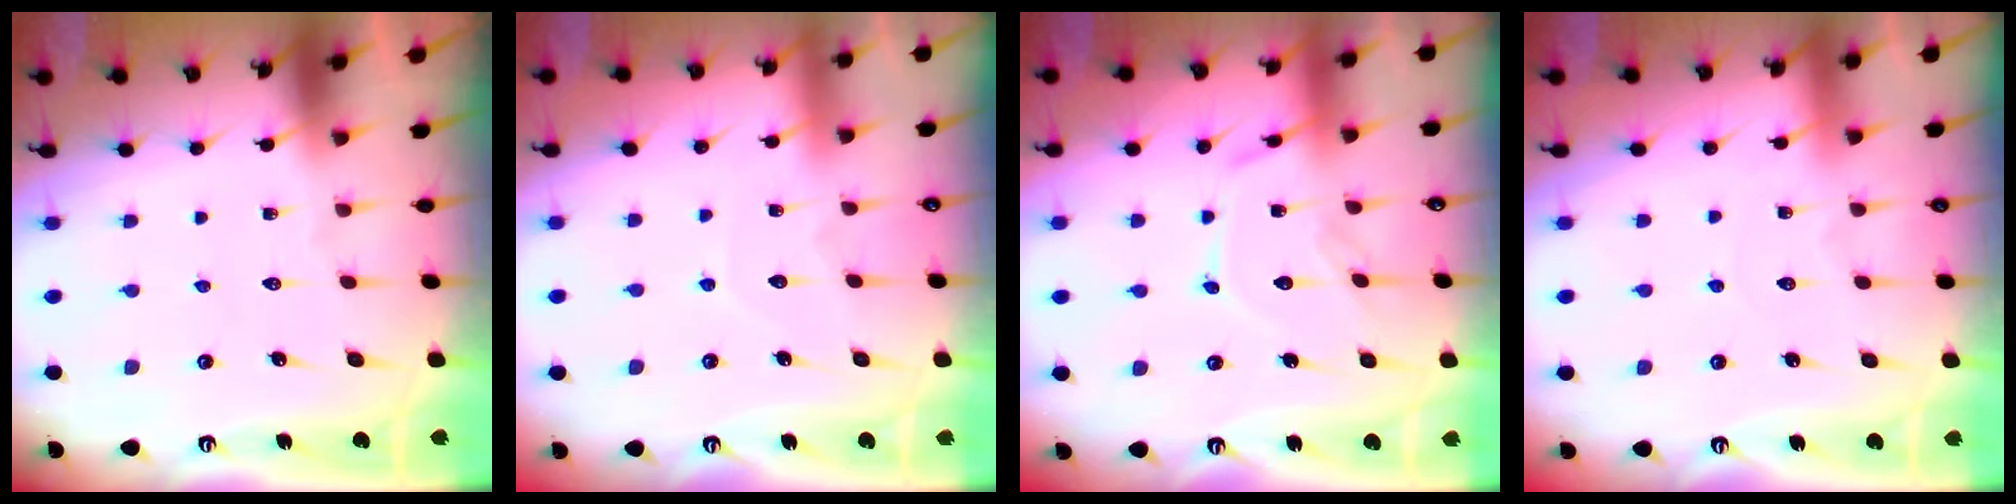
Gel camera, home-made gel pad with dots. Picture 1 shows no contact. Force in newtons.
{"total": 4.1, "press": 4.1, "slide": 0.4}
{"total": 11.9, "press": 11.9, "slide": 0.3}
{"total": 2.8, "press": 2.8, "slide": 0.3}